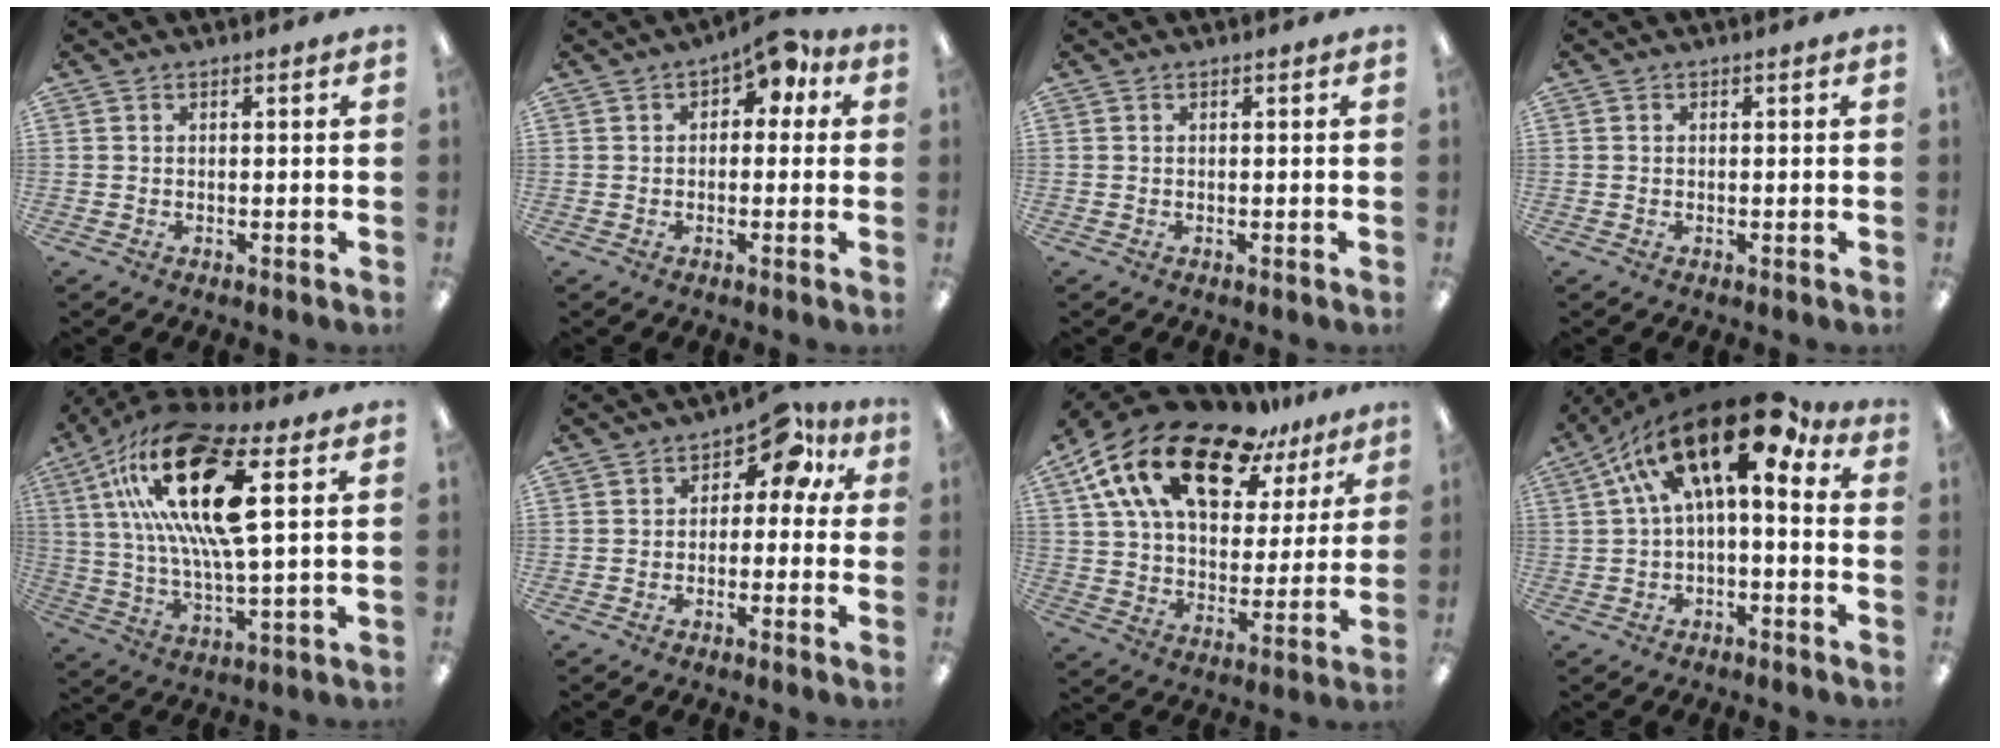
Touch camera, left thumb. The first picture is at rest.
{"total": 4.4, "force": [1.1, 2.7, 3.4], "torque": [-0.050, 0.002, 0.015]}
{"total": 0.0}
{"total": 0.0}
{"total": 22.1, "force": [9.2, 7.1, 18.9], "torque": [-0.378, -0.033, 0.140]}
{"total": 7.5, "force": [3.0, 4.4, 5.2], "torque": [-0.068, -0.015, 0.047]}
{"total": 22.8, "force": [15.1, 10.8, 13.3], "torque": [-0.249, -0.086, 0.266]}
{"total": 19.1, "force": [7.7, 7.3, 15.8], "torque": [-0.274, -0.042, 0.130]}